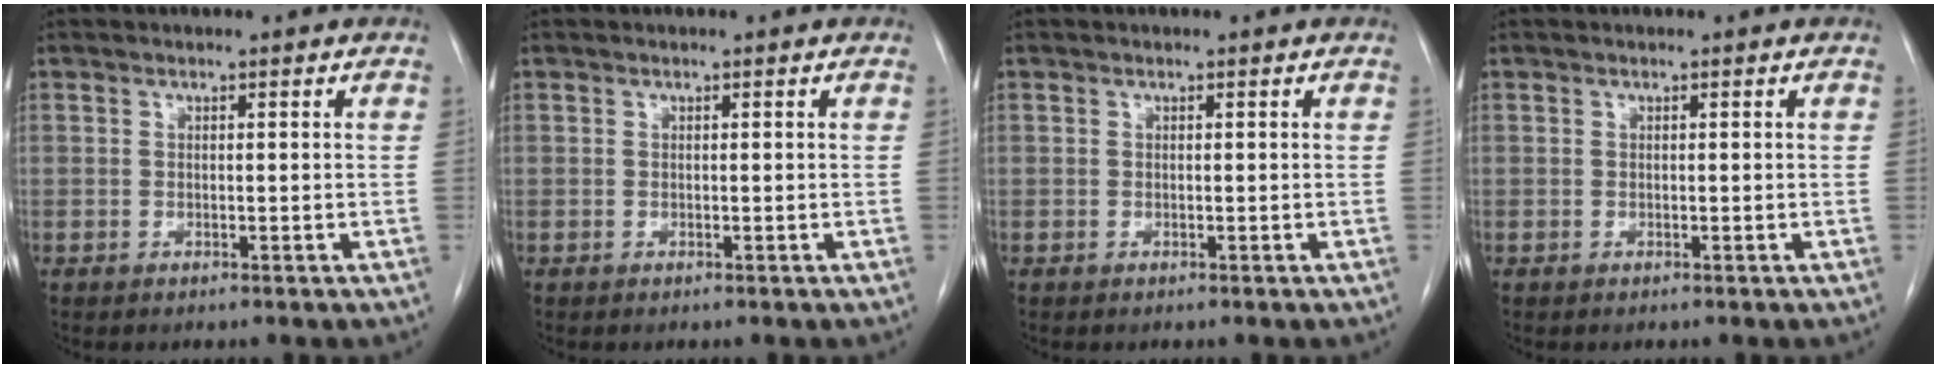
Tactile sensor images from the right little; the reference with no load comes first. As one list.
[{"total": 0.0}, {"total": 0.0}, {"total": 0.0}]